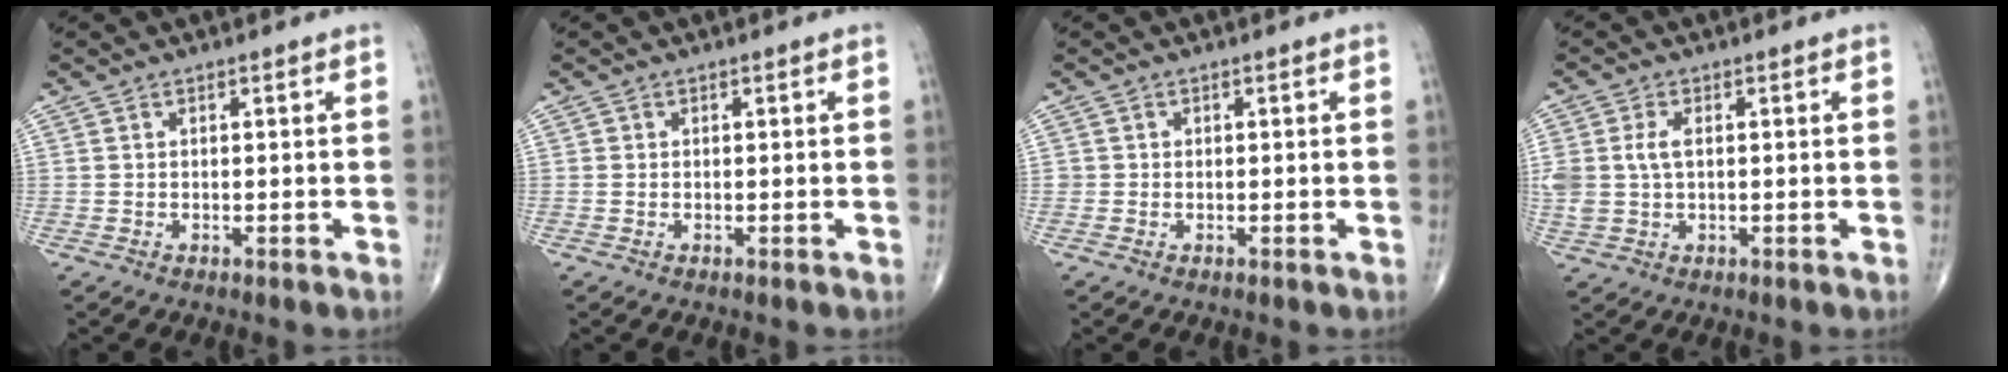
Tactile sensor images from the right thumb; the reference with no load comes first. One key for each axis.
{"total": 0.0}
{"total": 0.8, "fx": 0.0, "fy": 0.8, "fz": 0.0, "tx": 0.007, "ty": 0.004, "tz": -0.002}
{"total": 5.2, "fx": 0.7, "fy": 3.1, "fz": 4.0, "tx": -0.100, "ty": 0.008, "tz": 0.015}